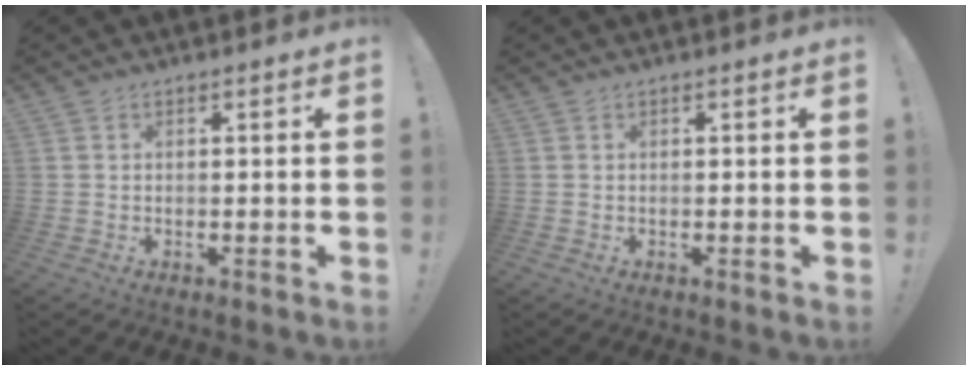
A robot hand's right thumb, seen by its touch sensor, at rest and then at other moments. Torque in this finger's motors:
{"motor_torque": [-0.03, 0.03, -0.09, 0.09, 0.00]}